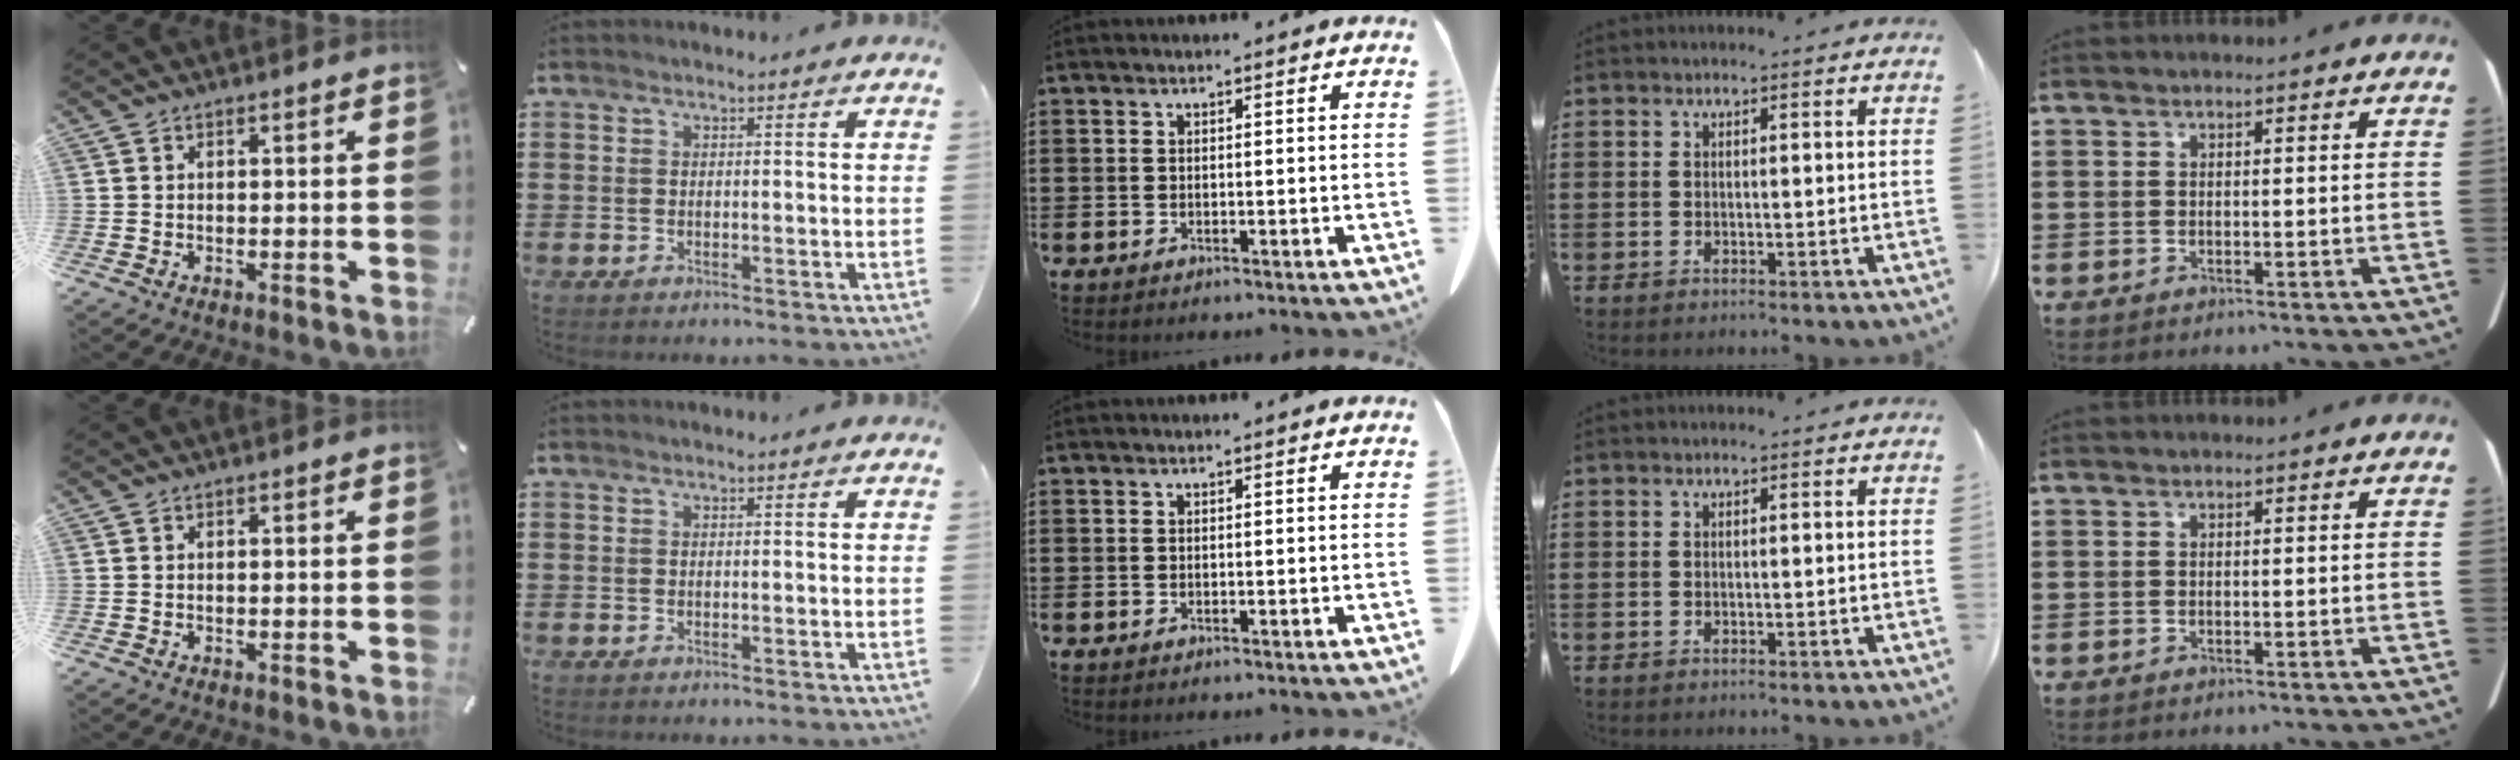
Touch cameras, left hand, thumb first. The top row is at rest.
{}